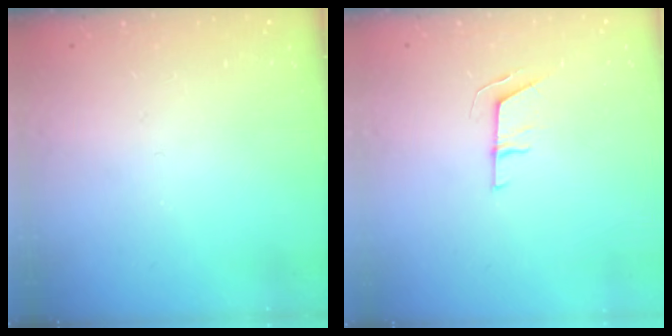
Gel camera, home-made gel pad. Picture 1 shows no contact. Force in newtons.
{"total": 6.1, "press": 6.1, "slide": 1.0}